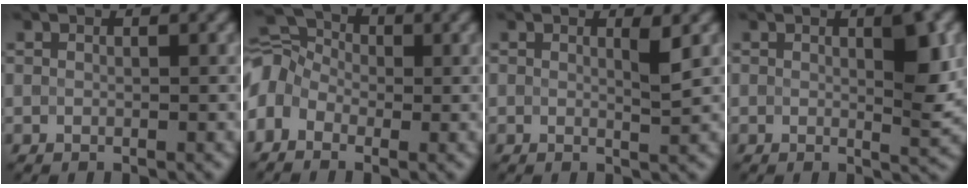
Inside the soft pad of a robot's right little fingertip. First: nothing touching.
{"total": 5.4, "force": [-1.0, 3.9, 3.6], "torque": [-0.087, 0.019, -0.030]}
{"total": 1.3, "force": [0.5, 0.0, 1.2], "torque": [-0.021, -0.003, 0.005]}
{"total": 3.3, "force": [0.6, 0.7, 3.2], "torque": [-0.044, -0.005, 0.007]}